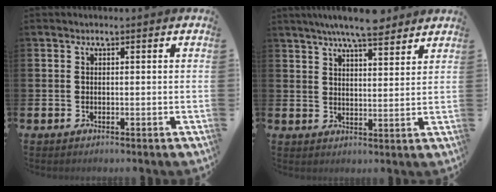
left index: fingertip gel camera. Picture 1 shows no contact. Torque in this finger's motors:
{"motor_torque": [0.37, -0.57, 1.05, 0.21]}